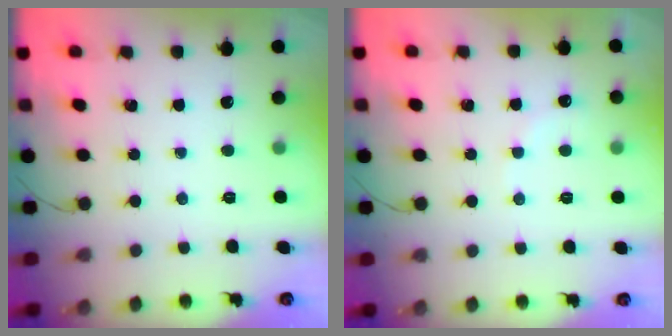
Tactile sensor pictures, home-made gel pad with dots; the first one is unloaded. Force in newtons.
{"total": 4.2, "press": 4.0, "slide": 1.1}